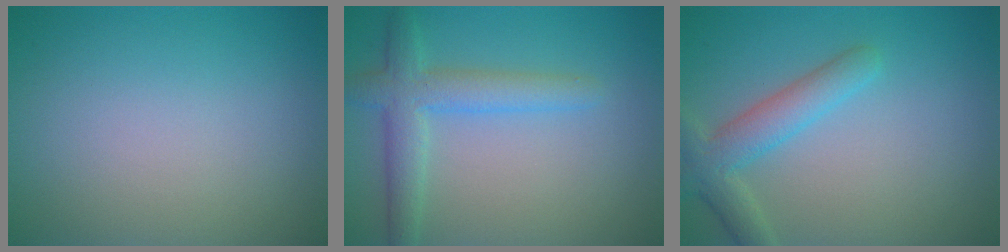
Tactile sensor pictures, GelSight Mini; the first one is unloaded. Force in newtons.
{"total": 2.9, "press": 2.9, "slide": 0.1}
{"total": 3.8, "press": 3.8, "slide": 0.3}